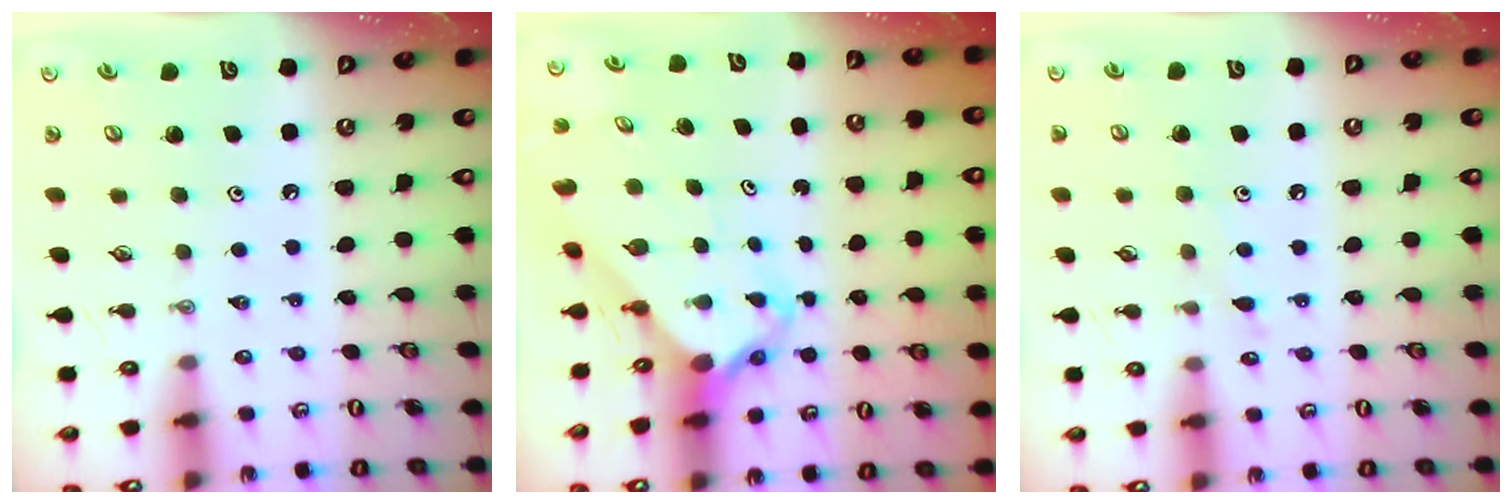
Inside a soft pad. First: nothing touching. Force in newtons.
{"total": 3.9, "press": 3.9, "slide": 0.3}
{"total": 5.6, "press": 5.6, "slide": 0.6}